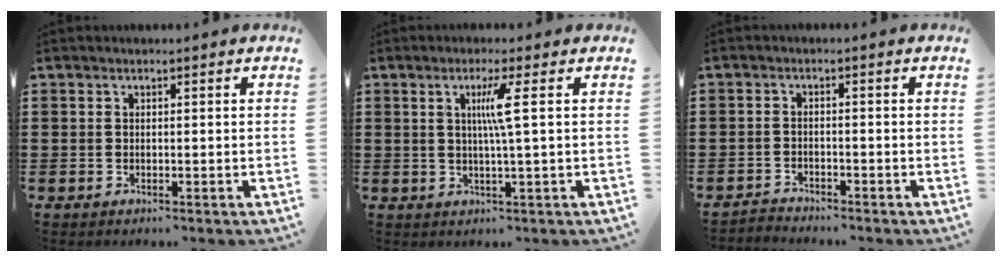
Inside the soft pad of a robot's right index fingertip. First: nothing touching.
{"total": 4.3, "force": [0.8, -0.8, 4.2], "torque": [-0.082, -0.006, 0.007]}
{"total": 1.9, "force": [-1.9, 0.1, -0.2], "torque": [-0.003, 0.002, -0.041]}